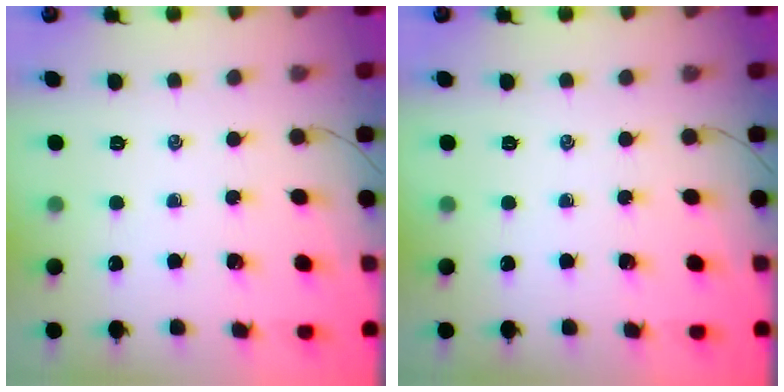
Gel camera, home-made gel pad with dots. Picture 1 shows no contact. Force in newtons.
{"total": 0.0}